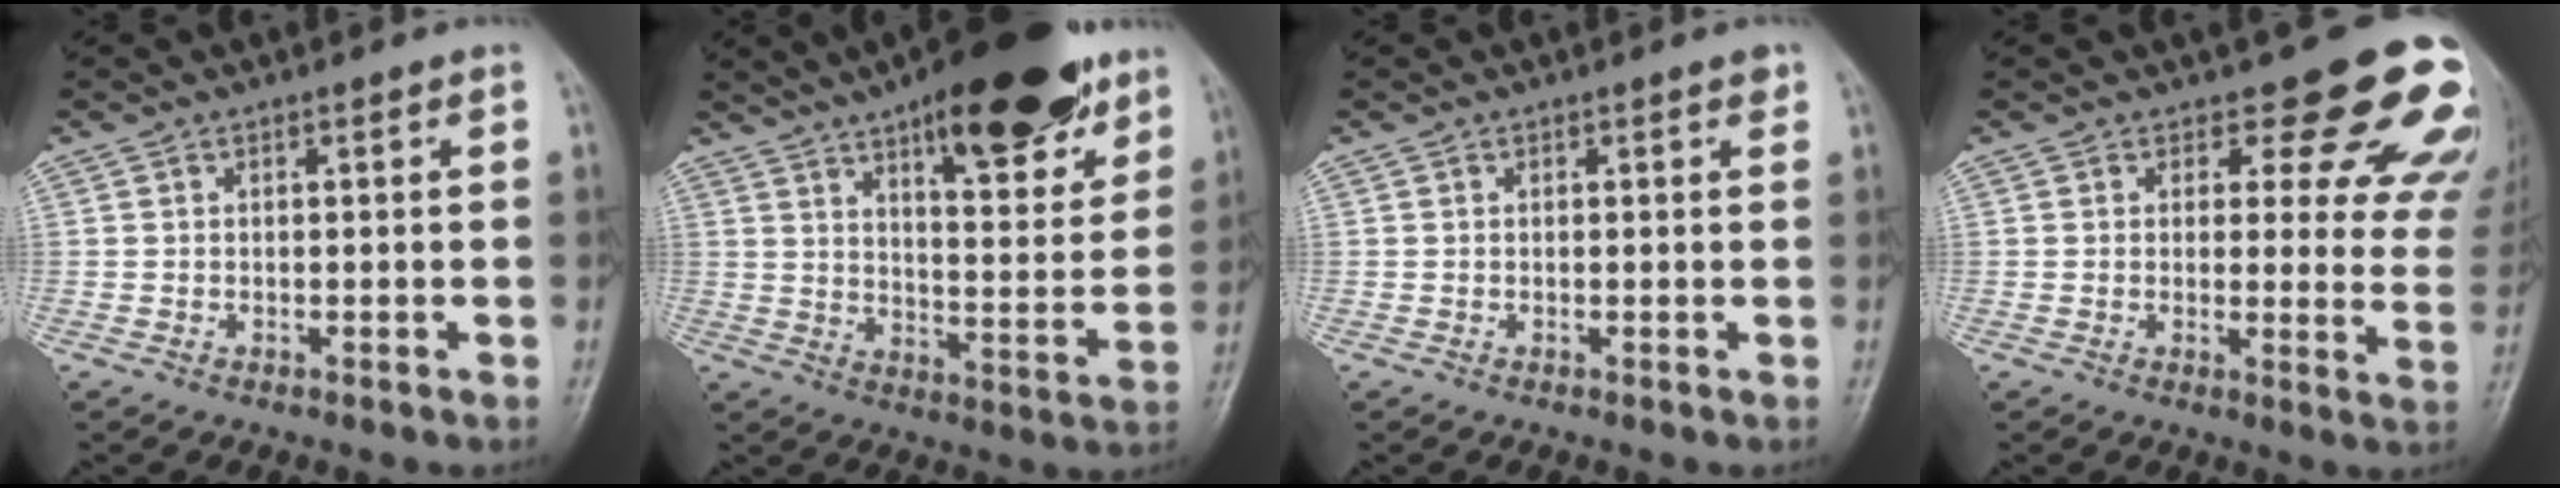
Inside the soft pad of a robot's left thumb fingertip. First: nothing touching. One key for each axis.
{"total": 21.3, "fx": 13.2, "fy": 6.9, "fz": 15.2, "tx": -0.186, "ty": -0.057, "tz": 0.199}
{"total": 1.0, "fx": 0.6, "fy": 0.4, "fz": 0.7, "tx": -0.006, "ty": -0.001, "tz": 0.004}
{"total": 15.2, "fx": 12.0, "fy": 6.2, "fz": 7.0, "tx": -0.022, "ty": -0.081, "tz": 0.111}